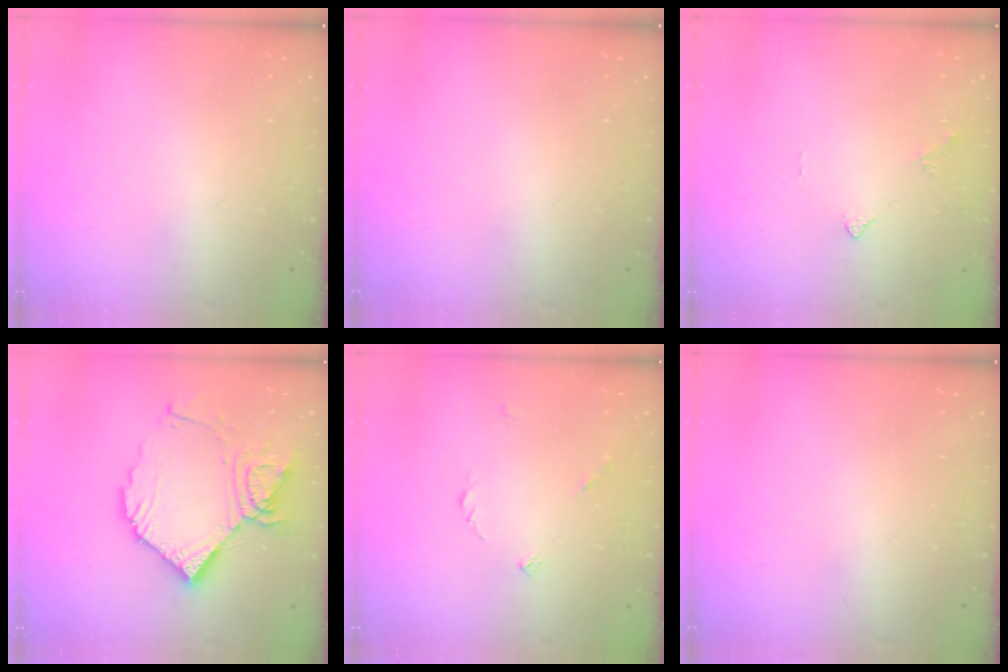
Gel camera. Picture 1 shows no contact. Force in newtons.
{"total": 0.0}
{"total": 2.0, "press": 1.9, "slide": 0.6}
{"total": 16.3, "press": 16.2, "slide": 2.1}
{"total": 4.2, "press": 4.2, "slide": 0.4}
{"total": 0.0}